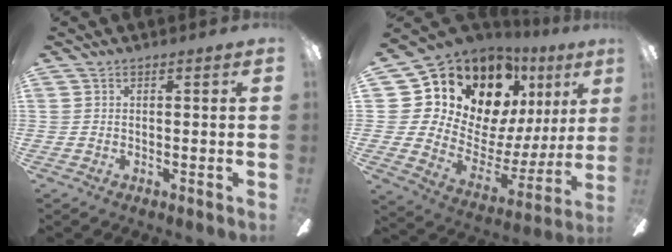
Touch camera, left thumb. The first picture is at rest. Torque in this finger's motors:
{"motor_torque": [1.15, 1.10, 0.17, -0.17, 0.14]}